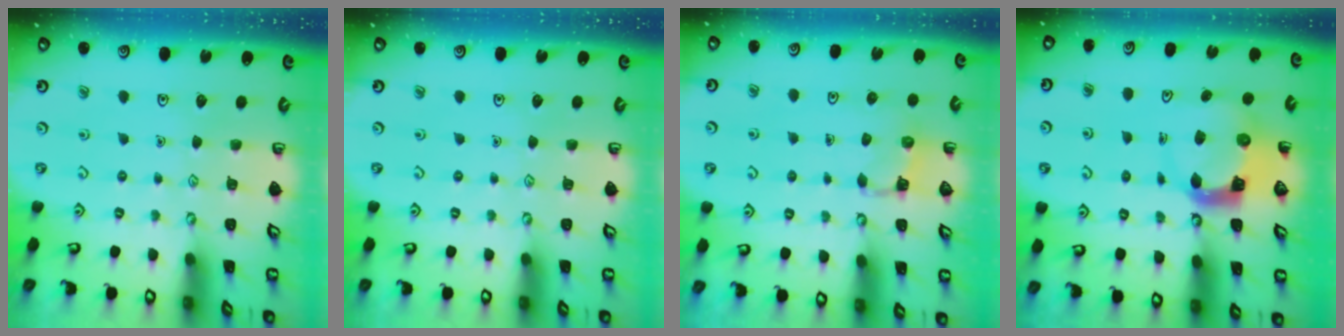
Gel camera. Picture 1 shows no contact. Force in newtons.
{"total": 0.0}
{"total": 2.1, "press": 2.0, "slide": 0.5}
{"total": 4.3, "press": 4.3, "slide": 0.6}